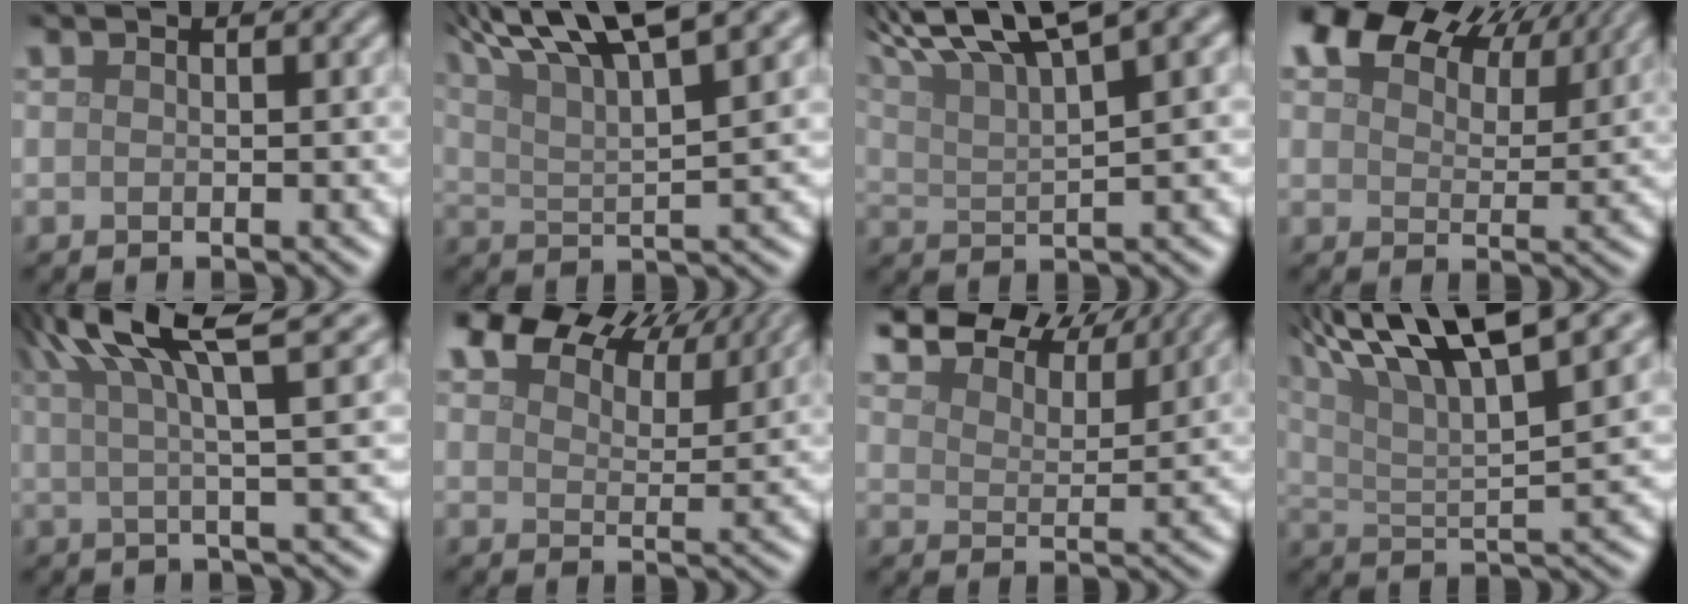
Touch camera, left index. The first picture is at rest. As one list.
[{"total": 9.5, "force": [6.5, 2.1, 6.7], "torque": [-0.112, 0.022, 0.102]}, {"total": 10.0, "force": [6.7, 2.1, 7.1], "torque": [-0.115, 0.031, 0.104]}, {"total": 10.3, "force": [7.5, 4.4, 5.5], "torque": [-0.099, 0.013, 0.118]}, {"total": 9.4, "force": [4.9, 2.1, 7.7], "torque": [-0.108, 0.030, 0.075]}, {"total": 9.8, "force": [7.8, 3.6, 4.8], "torque": [-0.088, 0.009, 0.122]}, {"total": 9.3, "force": [8.2, 2.5, 3.6], "torque": [-0.078, 0.017, 0.109]}, {"total": 12.5, "force": [7.9, 3.0, 9.2], "torque": [-0.163, 0.025, 0.128]}]